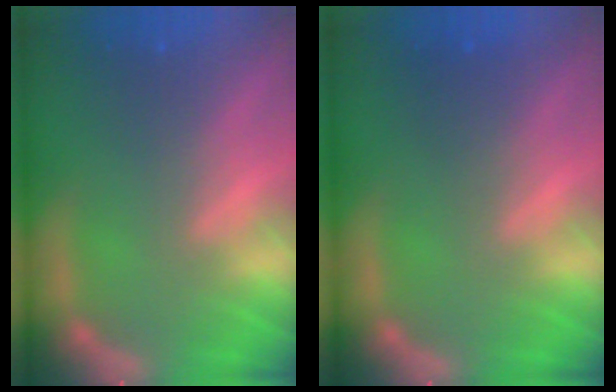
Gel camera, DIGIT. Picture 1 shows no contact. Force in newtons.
{"total": 1.5}